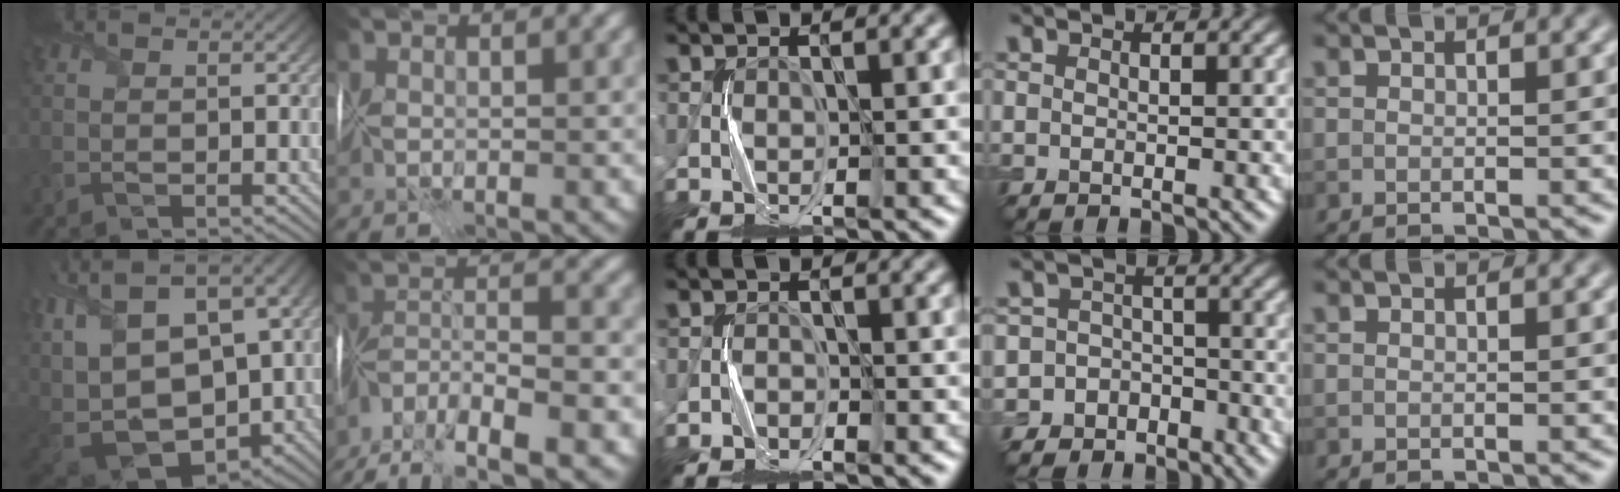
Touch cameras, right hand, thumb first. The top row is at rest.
{"thumb": {"total": 18.0, "force": [-0.9, 11.2, 14.0], "torque": [-0.285, -0.013, 0.027]}, "index": {"total": 8.9, "force": [-6.5, 2.9, 5.4], "torque": [-0.092, 0.003, -0.125]}, "middle": {"total": 1.0, "force": [-1.0, 0.3, 0.0], "torque": [0.001, 0.004, -0.017]}, "ring": {"total": 6.7, "force": [-4.2, 5.1, -0.3], "torque": [0.031, -0.009, -0.086]}}